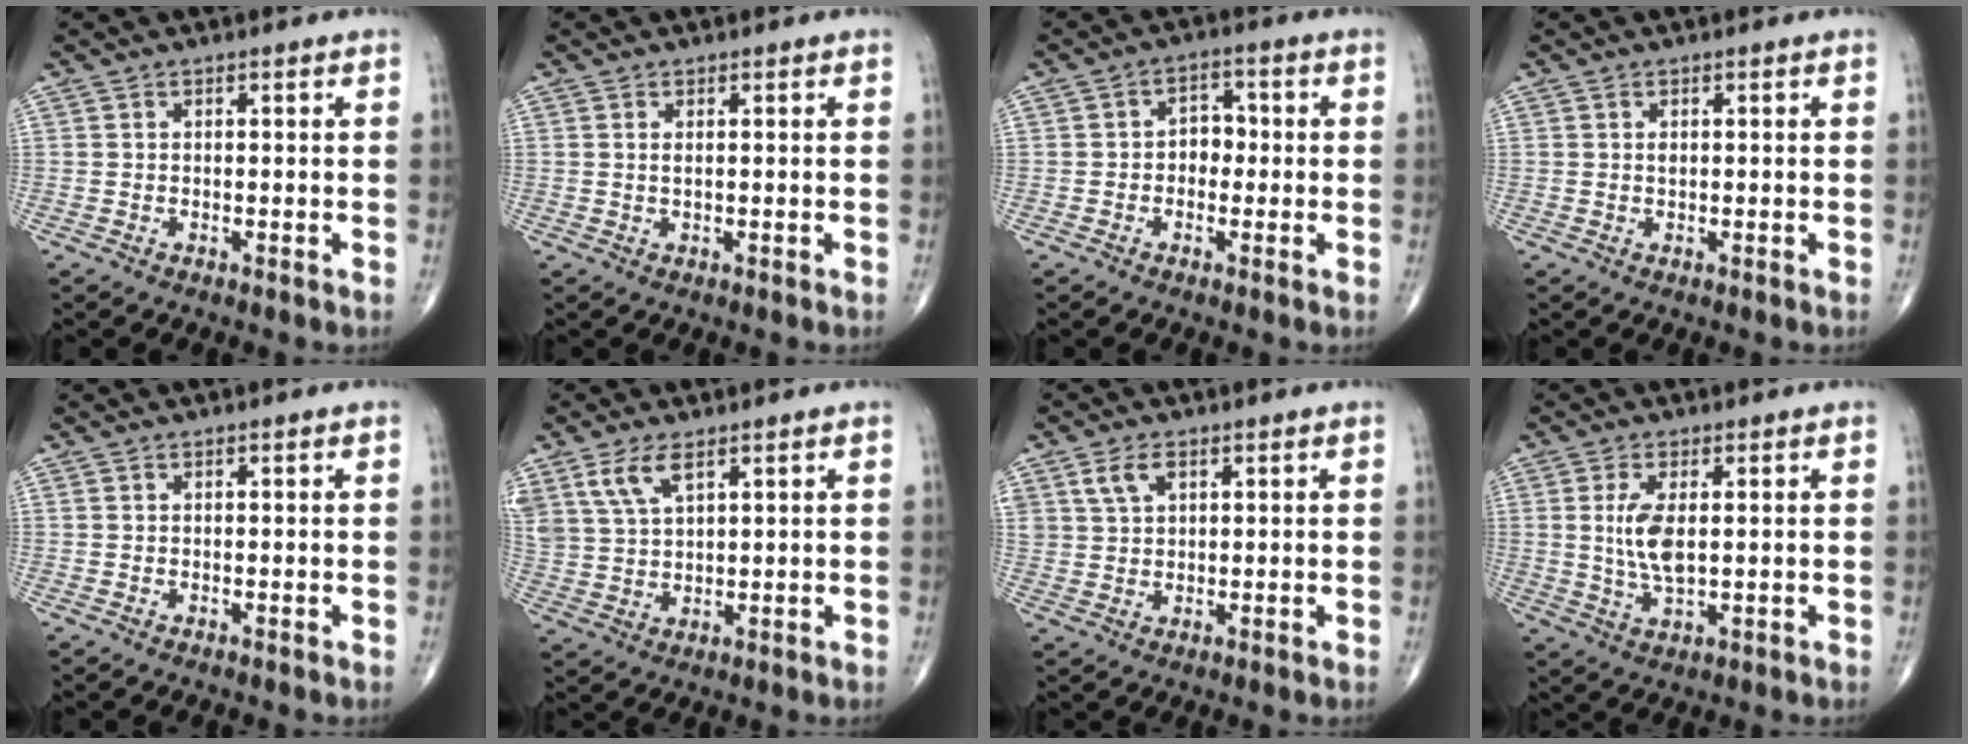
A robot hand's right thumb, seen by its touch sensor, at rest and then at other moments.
{"total": 0.9, "force": [0.2, 0.3, 0.8], "torque": [-0.018, 0.000, 0.006]}
{"total": 4.2, "force": [-0.4, 3.2, 2.7], "torque": [-0.015, 0.018, -0.016]}
{"total": 0.8, "force": [0.2, 0.5, 0.6], "torque": [-0.010, 0.000, 0.005]}
{"total": 0.0}
{"total": 6.9, "force": [4.1, 3.1, 4.7], "torque": [-0.098, -0.010, 0.089]}
{"total": 4.3, "force": [2.1, 2.7, 2.7], "torque": [-0.045, -0.005, 0.044]}
{"total": 6.7, "force": [0.9, 2.8, 6.0], "torque": [-0.126, -0.010, 0.023]}